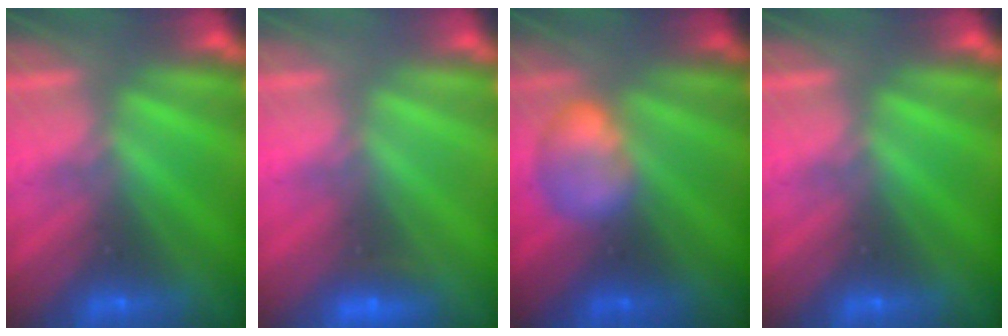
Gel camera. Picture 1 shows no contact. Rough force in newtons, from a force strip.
{"total": 1.9}
{"total": 2.6}
{"total": 0.0}